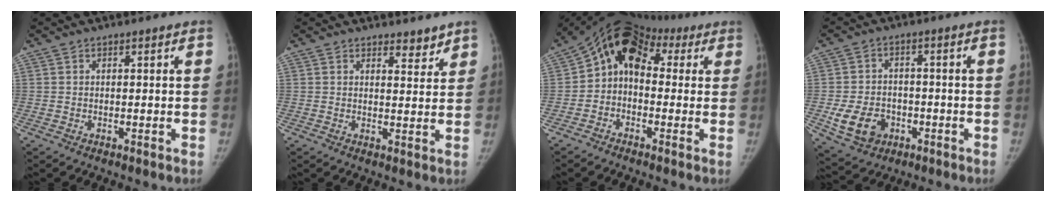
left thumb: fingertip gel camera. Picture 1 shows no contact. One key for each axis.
{"total": 3.0, "fx": 2.6, "fy": 1.2, "fz": 0.9, "tx": 0.003, "ty": -0.020, "tz": 0.037}
{"total": 11.9, "fx": 1.8, "fy": 9.1, "fz": 7.5, "tx": -0.089, "ty": 0.049, "tz": 0.014}
{"total": 9.0, "fx": -3.0, "fy": 7.1, "fz": 4.7, "tx": -0.070, "ty": 0.014, "tz": -0.041}